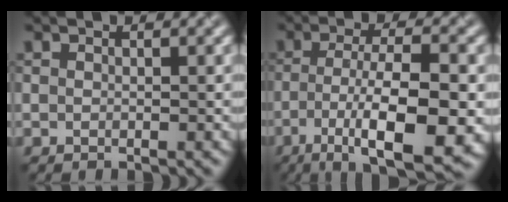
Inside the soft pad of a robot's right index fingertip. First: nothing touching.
{"total": 10.7, "force": [-4.0, 2.8, 9.5], "torque": [-0.164, -0.006, -0.062]}